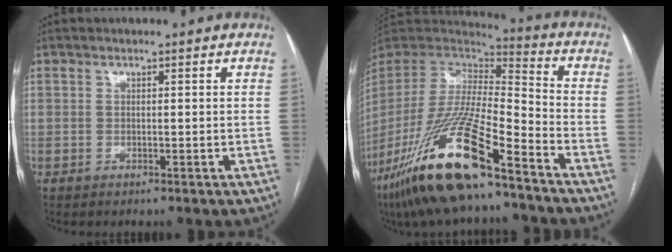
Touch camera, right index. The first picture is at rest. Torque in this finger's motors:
{"motor_torque": [0.77, -0.89, 0.14, 0.04]}